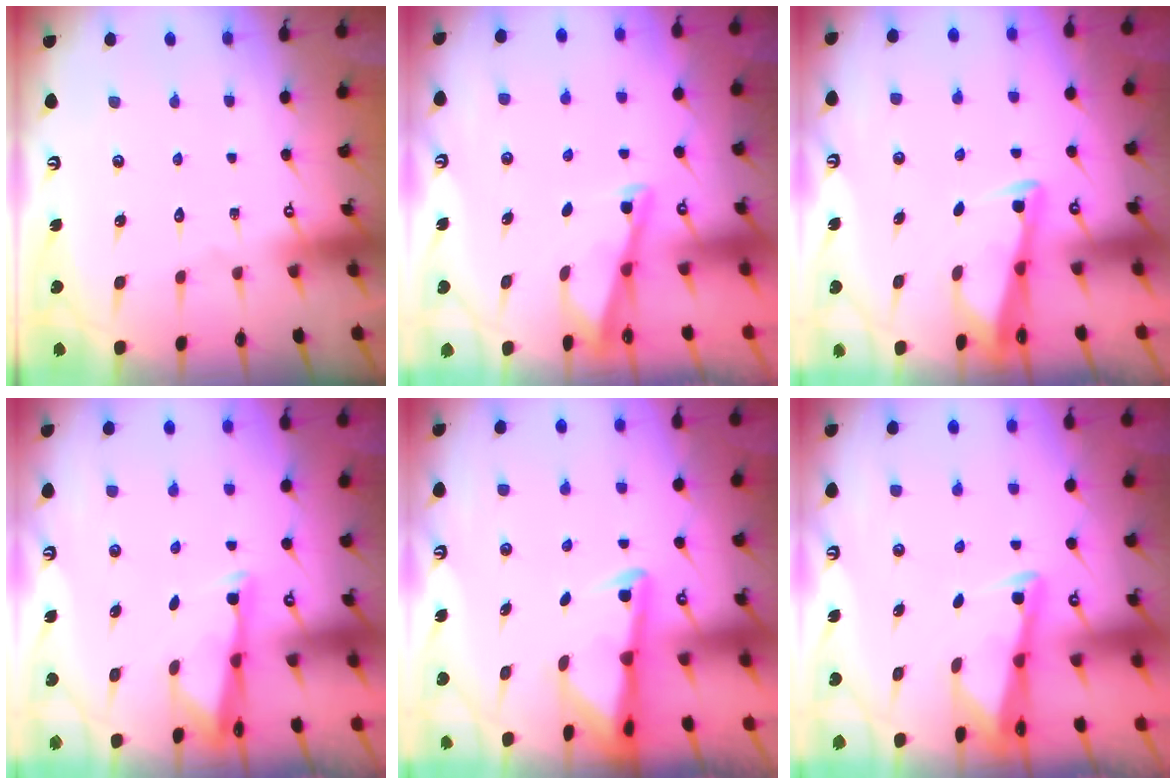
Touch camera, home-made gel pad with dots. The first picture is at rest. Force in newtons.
{"total": 2.7, "press": 2.7, "slide": 0.3}
{"total": 3.0, "press": 2.9, "slide": 0.3}
{"total": 2.9, "press": 2.9, "slide": 0.6}
{"total": 2.9, "press": 2.9, "slide": 0.7}
{"total": 2.9, "press": 2.9, "slide": 0.1}